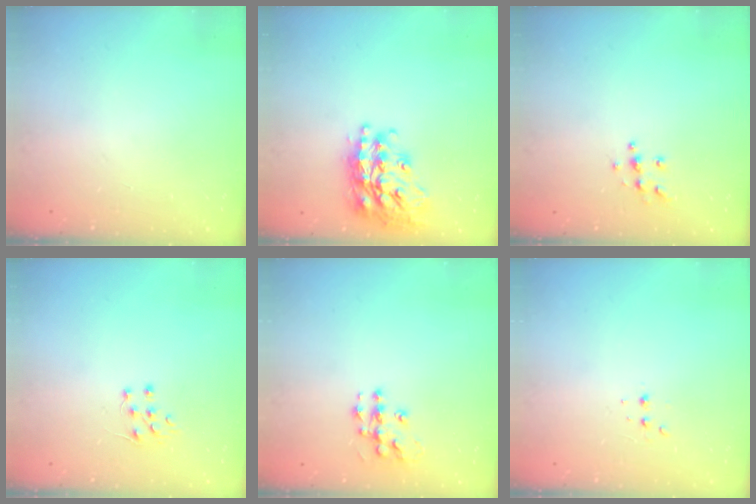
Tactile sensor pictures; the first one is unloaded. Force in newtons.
{"total": 21.9, "press": 21.8, "slide": 1.8}
{"total": 5.3, "press": 5.2, "slide": 0.2}
{"total": 4.7, "press": 4.7, "slide": 0.3}
{"total": 9.6, "press": 9.6, "slide": 0.5}
{"total": 3.1, "press": 3.0, "slide": 0.6}